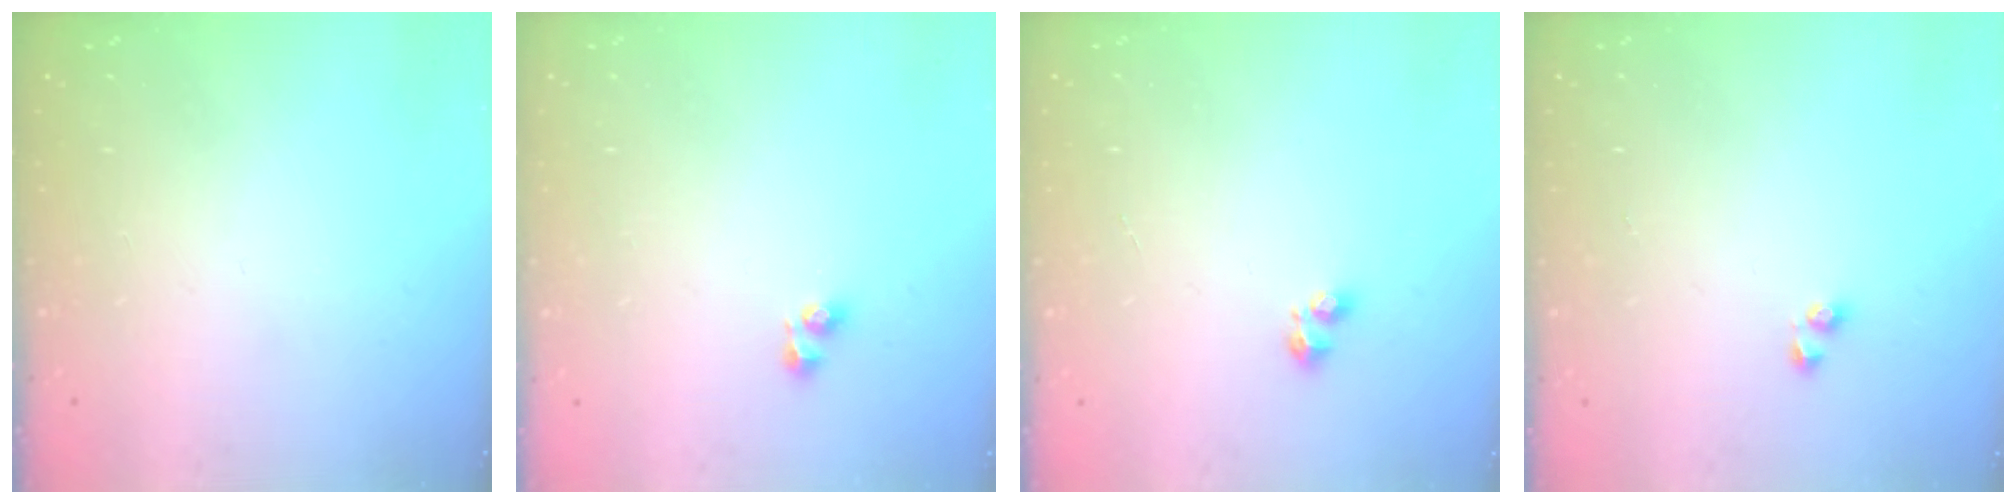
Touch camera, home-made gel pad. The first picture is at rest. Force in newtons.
{"total": 4.5, "press": 4.5, "slide": 0.4}
{"total": 2.4, "press": 2.3, "slide": 0.8}
{"total": 2.9, "press": 2.7, "slide": 1.1}